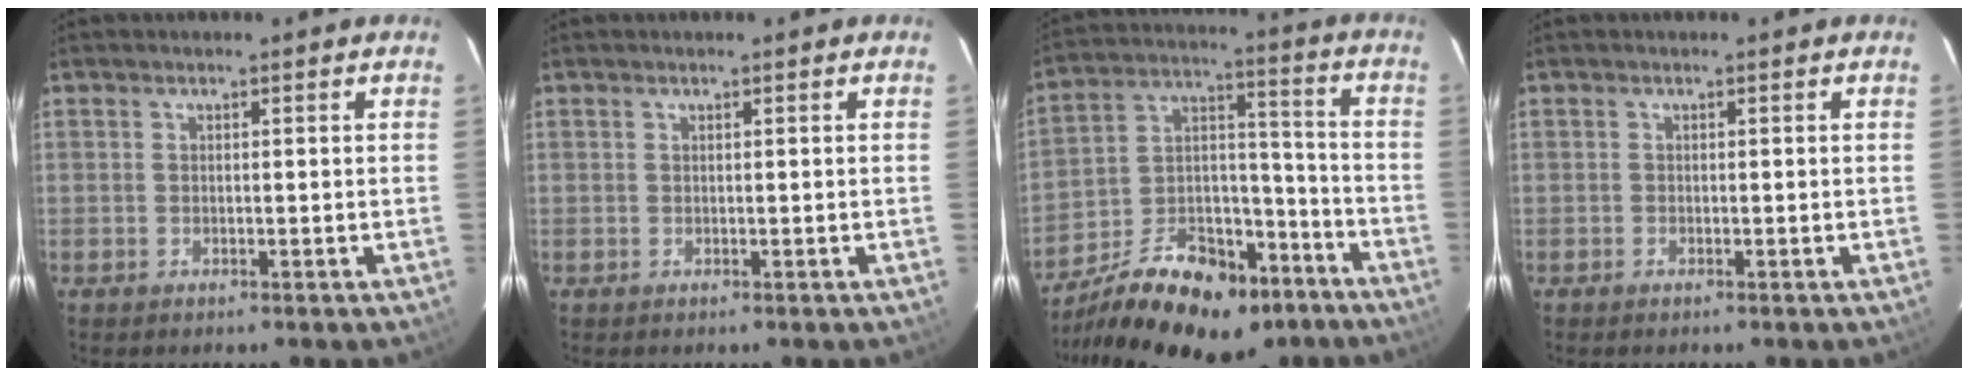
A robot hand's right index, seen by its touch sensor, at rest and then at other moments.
{"total": 0.0}
{"total": 22.0, "force": [-14.8, 11.2, 11.9], "torque": [-0.217, 0.028, -0.222]}
{"total": 0.0}